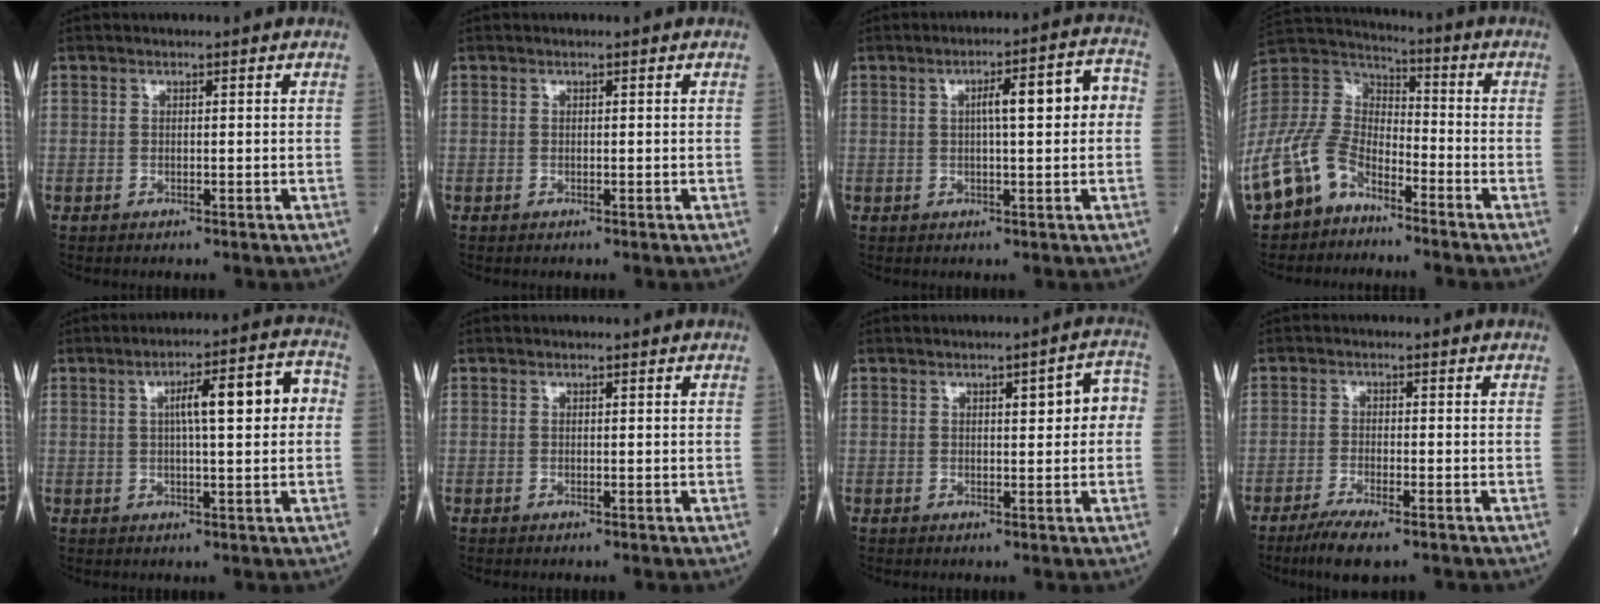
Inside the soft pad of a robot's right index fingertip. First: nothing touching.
{"total": 0.0}
{"total": 7.5, "force": [0.7, 1.2, 7.3], "torque": [-0.106, 0.030, 0.009]}
{"total": 18.9, "force": [-12.4, 11.2, 9.0], "torque": [-0.237, 0.026, -0.236]}
{"total": 9.3, "force": [1.3, 1.5, 9.1], "torque": [-0.133, 0.033, 0.017]}
{"total": 0.0}
{"total": 4.9, "force": [0.7, 1.5, 4.6], "torque": [-0.054, 0.022, 0.006]}
{"total": 6.1, "force": [-4.4, 1.0, 4.1], "torque": [-0.071, -0.014, -0.072]}